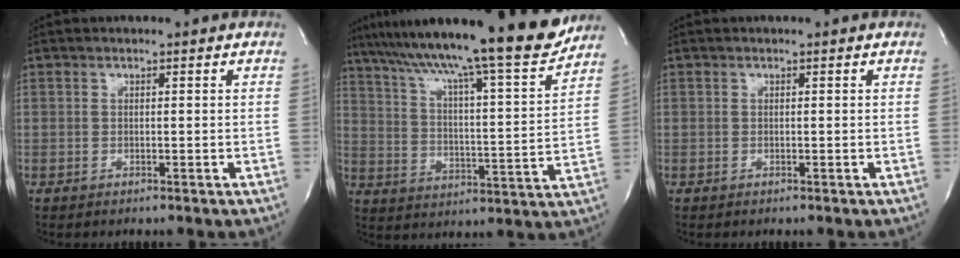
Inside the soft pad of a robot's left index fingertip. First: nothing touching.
{"total": 23.2, "force": [19.3, 0.2, 12.8], "torque": [-0.213, -0.019, 0.286]}
{"total": 0.0}